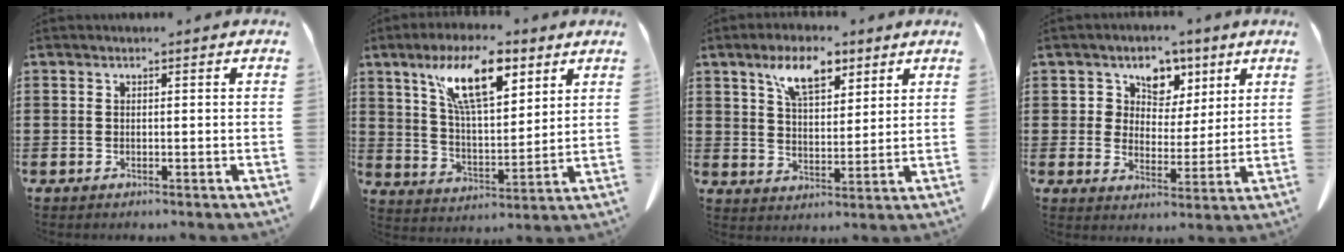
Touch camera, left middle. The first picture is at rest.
{"total": 12.8, "force": [7.6, 4.5, 9.3], "torque": [-0.178, -0.013, 0.134]}
{"total": 7.0, "force": [4.6, 3.2, 4.2], "torque": [-0.080, -0.003, 0.082]}
{"total": 5.4, "force": [3.3, 4.2, 0.6], "torque": [-0.038, -0.006, 0.057]}